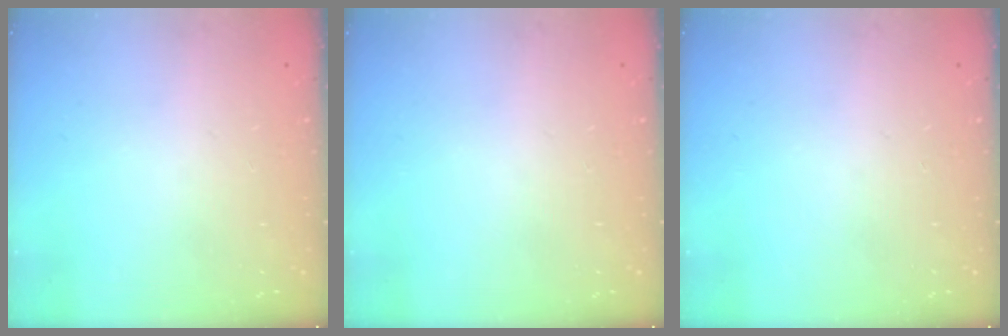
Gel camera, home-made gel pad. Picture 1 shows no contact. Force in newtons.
{"total": 0.0}
{"total": 0.0}